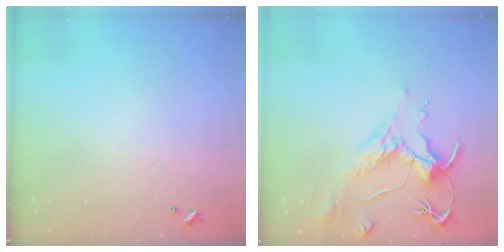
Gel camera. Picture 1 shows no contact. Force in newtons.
{"total": 1.6, "press": 0.8, "slide": 1.5}